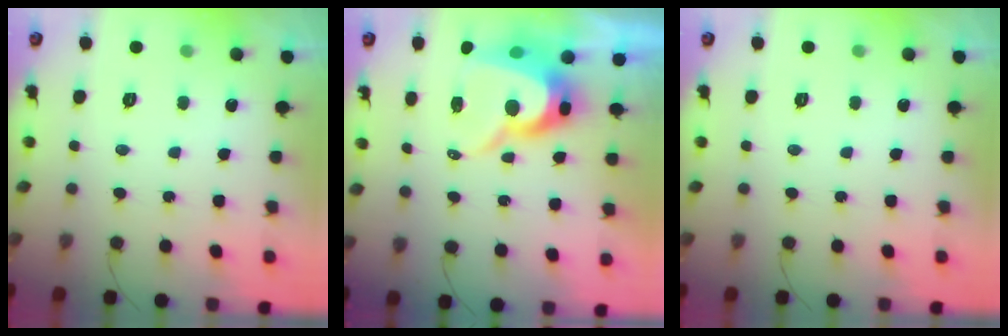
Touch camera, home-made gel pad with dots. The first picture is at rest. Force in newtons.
{"total": 11.8, "press": 11.8, "slide": 1.0}
{"total": 0.0}